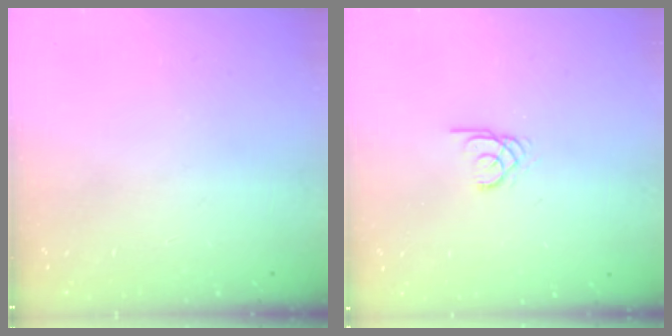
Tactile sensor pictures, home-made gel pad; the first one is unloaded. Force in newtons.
{"total": 1.9, "press": 1.9, "slide": 0.1}